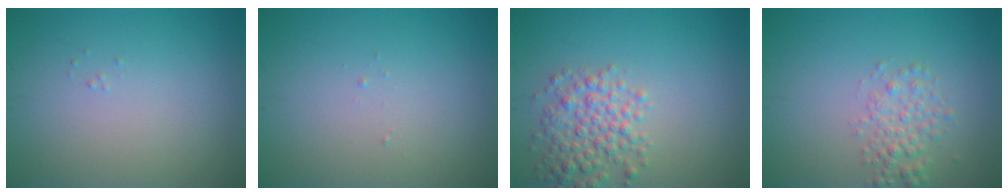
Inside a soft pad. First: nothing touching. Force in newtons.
{"total": 0.0}
{"total": 3.9, "press": 3.9, "slide": 0.1}
{"total": 2.3, "press": 2.3, "slide": 0.1}